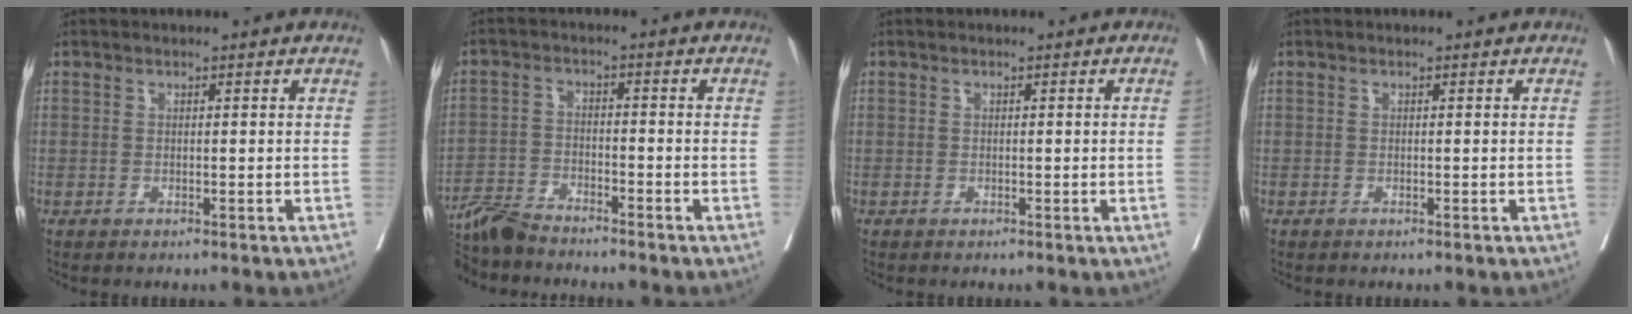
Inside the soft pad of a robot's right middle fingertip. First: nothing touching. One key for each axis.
{"total": 7.3, "fx": -7.0, "fy": 0.5, "fz": 2.0, "tx": -0.031, "ty": -0.016, "tz": -0.131}
{"total": 0.9, "fx": 0.0, "fy": -0.5, "fz": 0.8, "tx": -0.007, "ty": -0.001, "tz": 0.000}
{"total": 0.0}